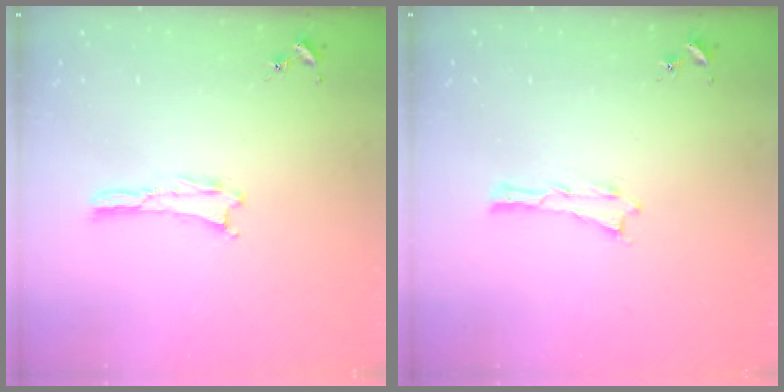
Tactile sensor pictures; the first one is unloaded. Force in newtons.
{"total": 0.0}